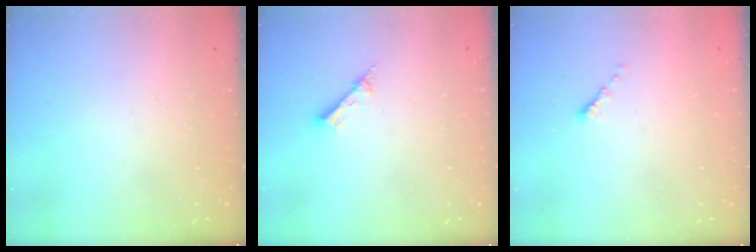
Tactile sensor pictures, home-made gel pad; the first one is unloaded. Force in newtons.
{"total": 5.0, "press": 5.0, "slide": 0.7}
{"total": 0.6, "press": 0.5, "slide": 0.2}